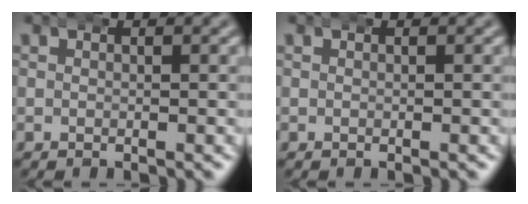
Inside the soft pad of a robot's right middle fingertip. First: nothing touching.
{"total": 0.0}